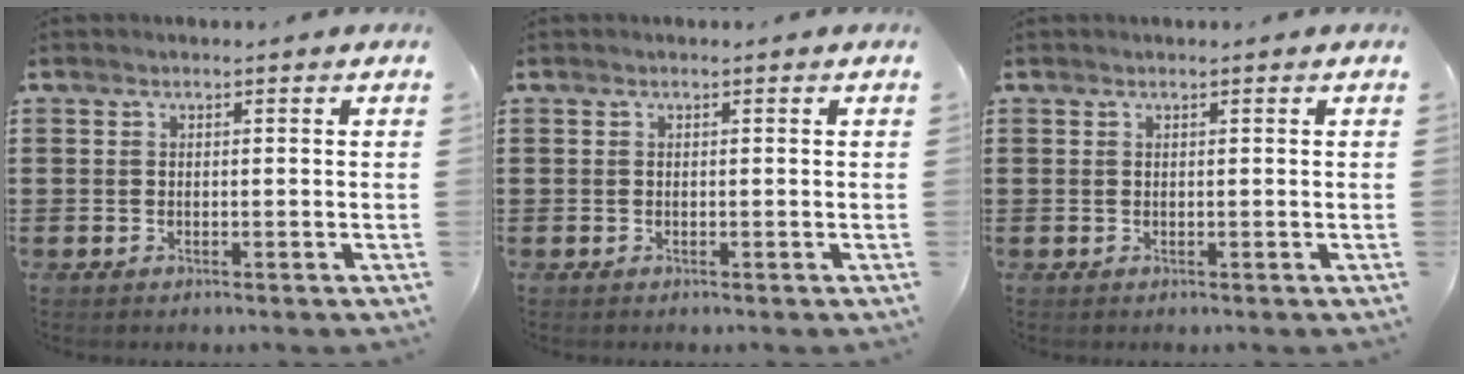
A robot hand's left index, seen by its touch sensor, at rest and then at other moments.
{"total": 0.0}
{"total": 0.0}